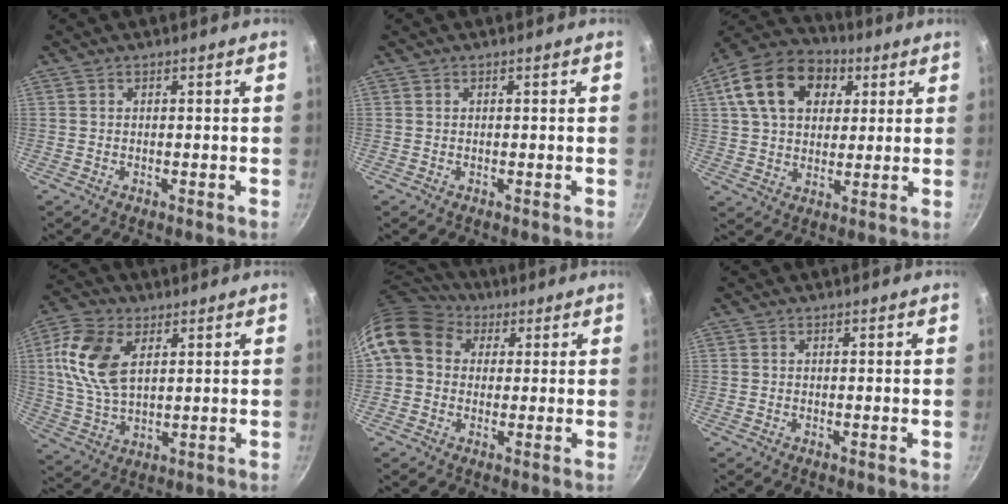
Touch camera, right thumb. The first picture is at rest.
{"total": 0.0}
{"total": 17.5, "force": [5.9, 12.4, 10.8], "torque": [-0.176, 0.013, 0.086]}
{"total": 13.0, "force": [3.9, 7.7, 9.7], "torque": [-0.184, -0.008, 0.074]}
{"total": 12.5, "force": [4.3, 10.0, 6.2], "torque": [-0.100, 0.019, 0.062]}
{"total": 0.0}